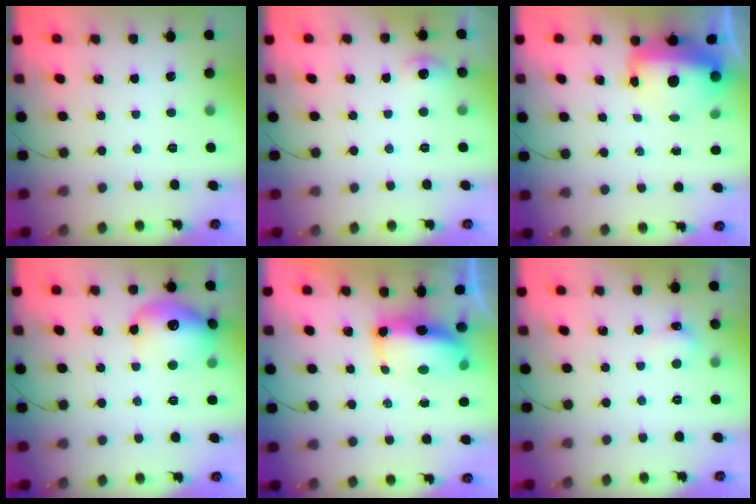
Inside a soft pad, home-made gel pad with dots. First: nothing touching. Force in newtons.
{"total": 5.1, "press": 4.7, "slide": 1.8}
{"total": 12.6, "press": 12.2, "slide": 3.2}
{"total": 14.5, "press": 14.4, "slide": 1.5}
{"total": 11.5, "press": 10.6, "slide": 4.4}
{"total": 5.5, "press": 5.2, "slide": 1.8}